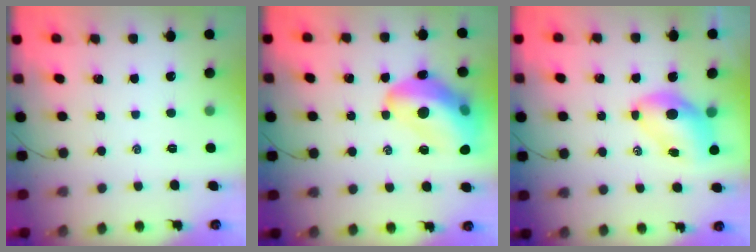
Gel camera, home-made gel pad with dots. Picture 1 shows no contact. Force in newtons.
{"total": 18.8, "press": 18.4, "slide": 4.1}
{"total": 7.5, "press": 7.3, "slide": 2.0}